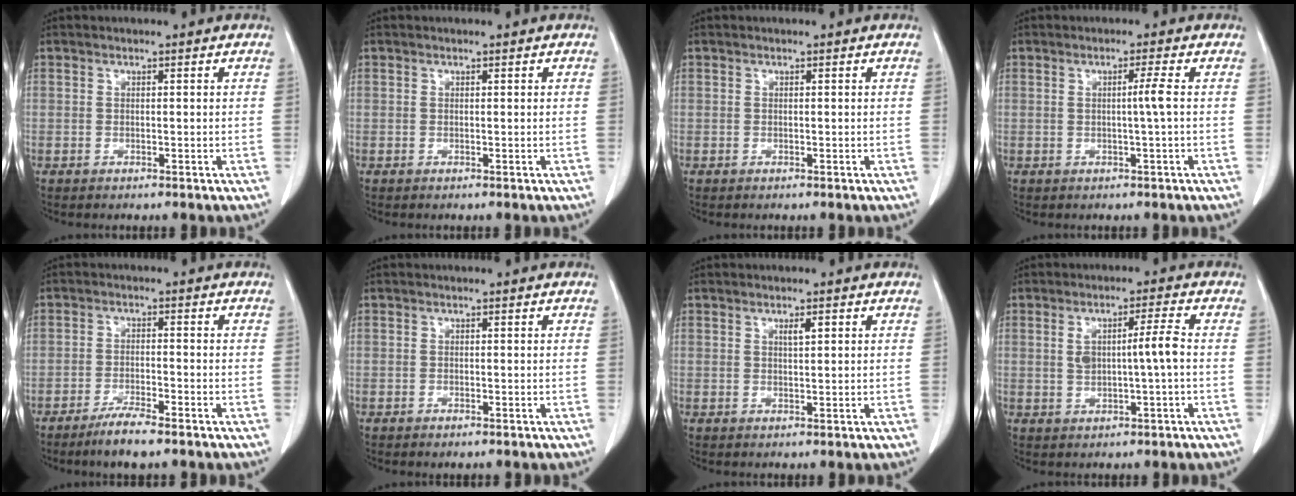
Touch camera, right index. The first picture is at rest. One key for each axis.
{"total": 0.0}
{"total": 0.0}
{"total": 2.2, "fx": 0.0, "fy": -0.8, "fz": 2.0, "tx": -0.034, "ty": -0.002, "tz": 0.001}
{"total": 5.0, "fx": -3.8, "fy": 0.3, "fz": 3.3, "tx": -0.064, "ty": -0.011, "tz": -0.069}
{"total": 0.8, "fx": -0.6, "fy": 0.2, "fz": 0.4, "tx": -0.013, "ty": -0.004, "tz": -0.004}
{"total": 1.5, "fx": 0.7, "fy": 0.3, "fz": 1.3, "tx": -0.022, "ty": -0.001, "tz": 0.010}
{"total": 5.2, "fx": 0.1, "fy": 0.1, "fz": 5.2, "tx": -0.093, "ty": 0.007, "tz": 0.008}